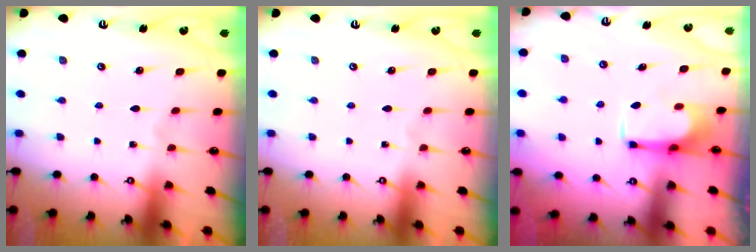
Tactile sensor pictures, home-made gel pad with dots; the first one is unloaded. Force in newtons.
{"total": 0.0}
{"total": 2.1, "press": 2.1, "slide": 0.4}